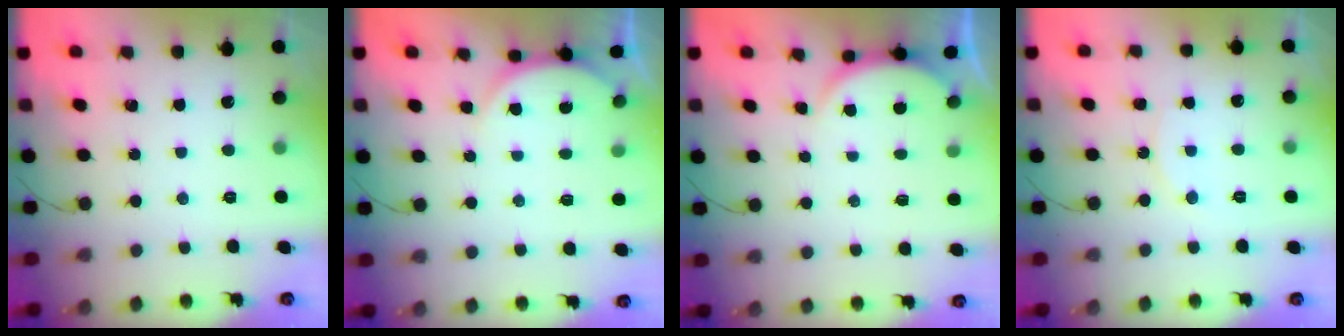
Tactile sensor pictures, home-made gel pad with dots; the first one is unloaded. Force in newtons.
{"total": 4.5, "press": 4.4, "slide": 0.6}
{"total": 2.9, "press": 2.8, "slide": 0.6}
{"total": 6.3, "press": 6.3, "slide": 0.6}